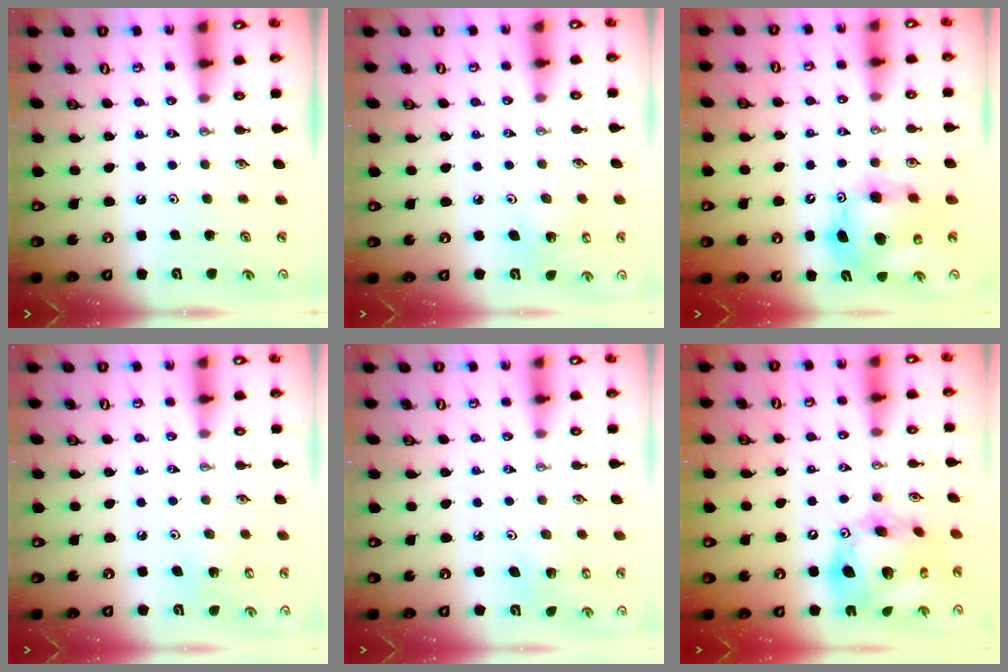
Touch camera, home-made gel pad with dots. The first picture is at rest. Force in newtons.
{"total": 3.8, "press": 3.8, "slide": 0.2}
{"total": 12.7, "press": 12.4, "slide": 2.3}
{"total": 4.1, "press": 4.1, "slide": 0.2}
{"total": 3.1, "press": 3.1, "slide": 0.3}
{"total": 18.2, "press": 18.1, "slide": 2.0}